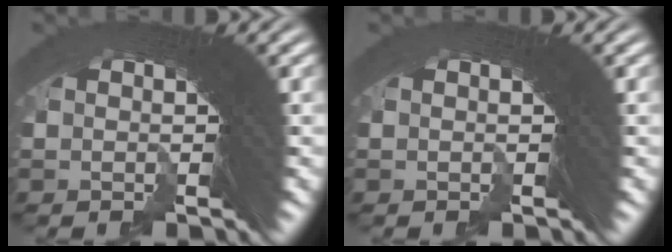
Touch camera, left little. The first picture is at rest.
{"total": 0.0}